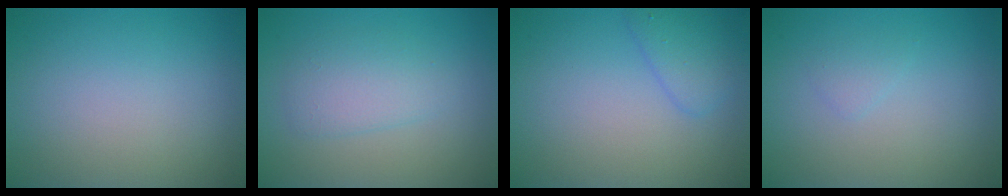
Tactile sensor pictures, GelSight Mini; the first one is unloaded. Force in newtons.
{"total": 2.5, "press": 2.5, "slide": 0.1}
{"total": 2.2, "press": 2.2, "slide": 0.1}
{"total": 0.8, "press": 0.8, "slide": 0.1}